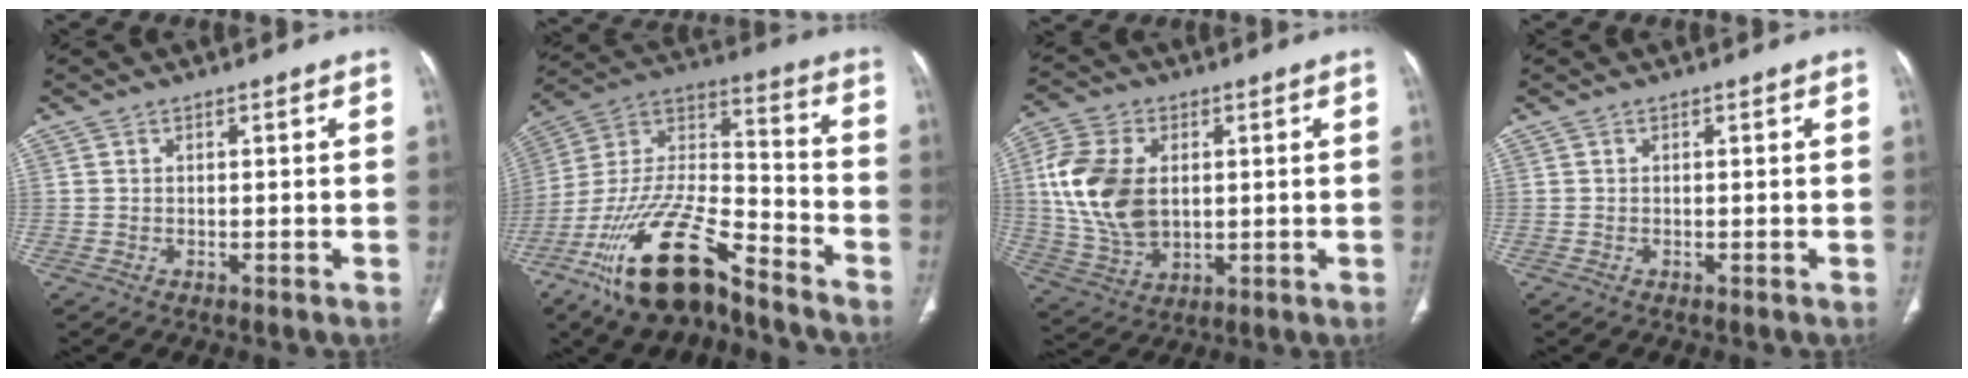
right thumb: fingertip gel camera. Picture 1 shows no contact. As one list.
[{"total": 21.9, "force": [-14.9, 7.3, 14.3], "torque": [-0.282, 0.071, -0.273]}, {"total": 15.3, "force": [2.0, 10.1, 11.2], "torque": [-0.218, -0.003, 0.044]}, {"total": 0.0}]